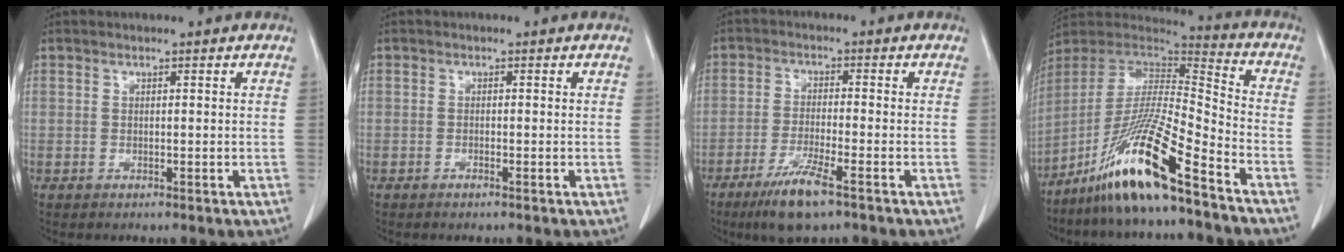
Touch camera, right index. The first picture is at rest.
{"total": 0.7, "force": [-0.5, 0.0, 0.4], "torque": [-0.012, -0.001, -0.010]}
{"total": 7.4, "force": [-4.8, 0.6, 5.7], "torque": [-0.114, -0.017, -0.085]}
{"total": 17.2, "force": [-11.5, 0.3, 12.8], "torque": [-0.264, -0.021, -0.217]}